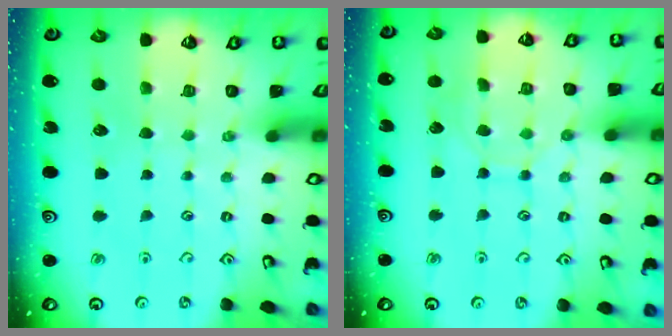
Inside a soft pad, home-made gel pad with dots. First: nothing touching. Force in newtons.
{"total": 8.3, "press": 8.3, "slide": 0.6}